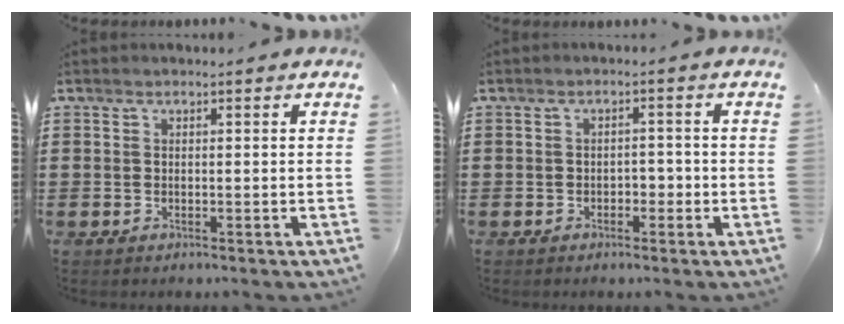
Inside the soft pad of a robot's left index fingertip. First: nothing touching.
{"total": 1.8, "force": [-1.0, 1.1, 1.0], "torque": [-0.023, 0.003, -0.025]}